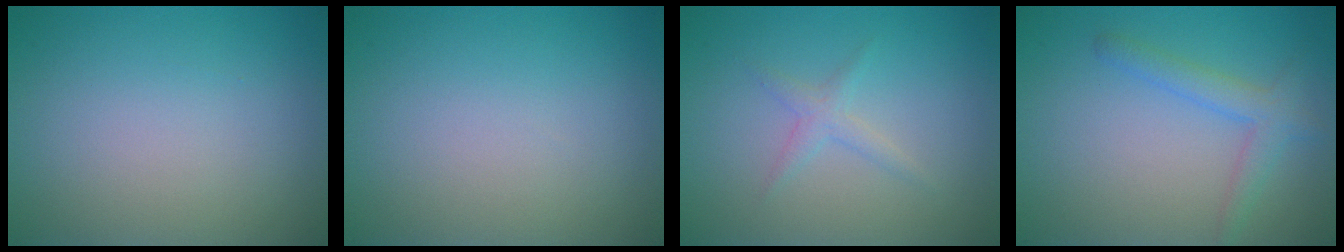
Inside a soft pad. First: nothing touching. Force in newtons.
{"total": 0.0}
{"total": 1.3, "press": 1.3, "slide": 0.0}
{"total": 2.5, "press": 2.5, "slide": 0.1}